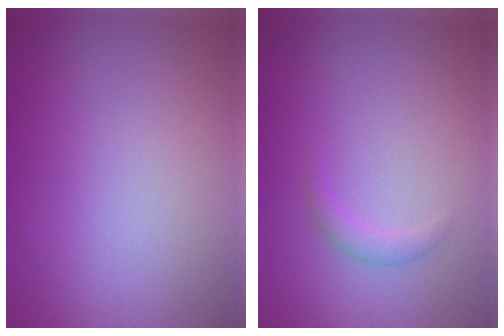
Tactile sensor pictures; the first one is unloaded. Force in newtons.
{"total": 1.2, "press": 1.2, "slide": 0.1}